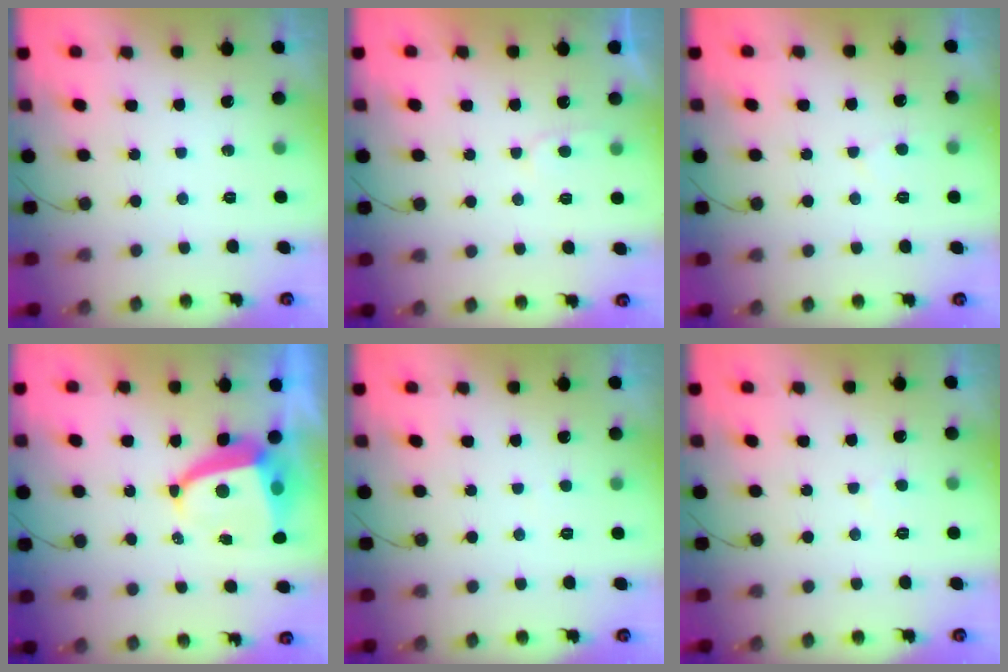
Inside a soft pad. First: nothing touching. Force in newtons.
{"total": 5.0, "press": 5.0, "slide": 0.6}
{"total": 2.6, "press": 2.5, "slide": 0.3}
{"total": 7.7, "press": 7.7, "slide": 0.8}
{"total": 1.6, "press": 1.6, "slide": 0.2}
{"total": 1.3, "press": 1.3, "slide": 0.1}